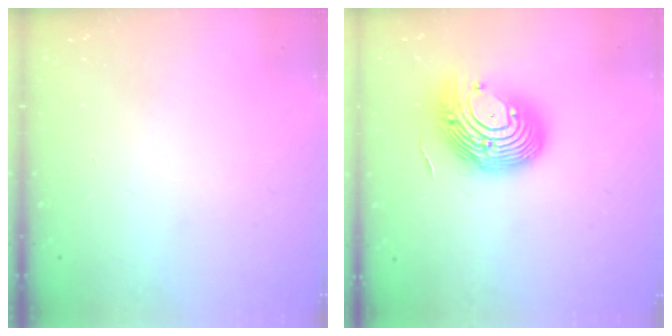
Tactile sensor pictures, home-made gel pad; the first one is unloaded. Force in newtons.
{"total": 16.3, "press": 15.8, "slide": 4.1}